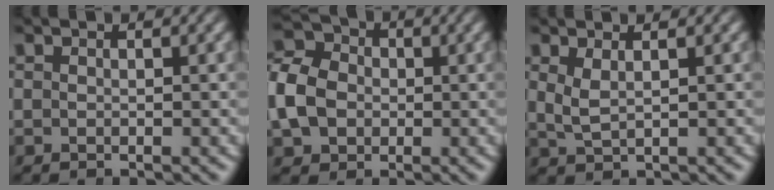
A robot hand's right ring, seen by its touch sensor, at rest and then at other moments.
{"total": 7.4, "force": [0.3, 6.4, 3.7], "torque": [-0.082, -0.002, 0.001]}
{"total": 1.7, "force": [0.5, 1.1, 1.2], "torque": [-0.038, -0.012, 0.021]}